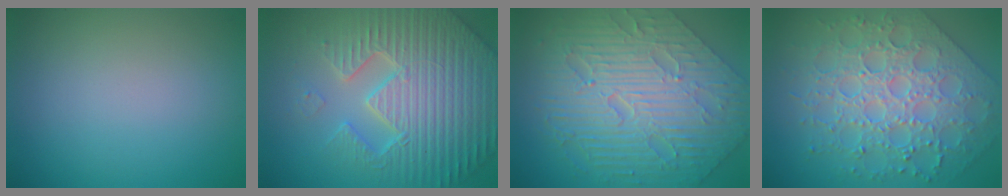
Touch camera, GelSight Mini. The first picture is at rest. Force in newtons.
{"total": 7.7, "press": 7.4, "slide": 1.9}
{"total": 10.7, "press": 7.2, "slide": 8.0}
{"total": 6.5, "press": 5.8, "slide": 3.0}